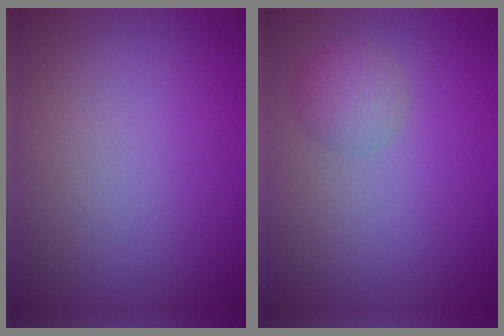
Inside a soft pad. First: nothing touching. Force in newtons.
{"total": 2.2, "press": 2.2, "slide": 0.0}